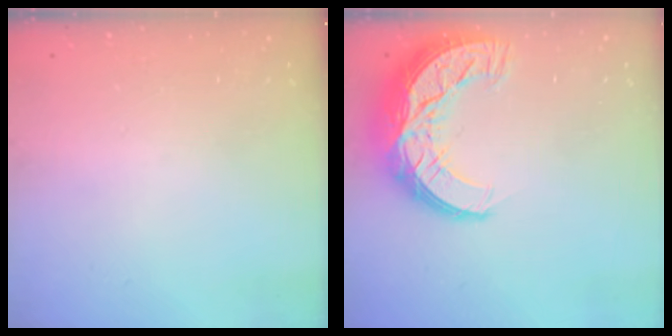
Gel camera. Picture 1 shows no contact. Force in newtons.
{"total": 16.4, "press": 16.4, "slide": 0.9}